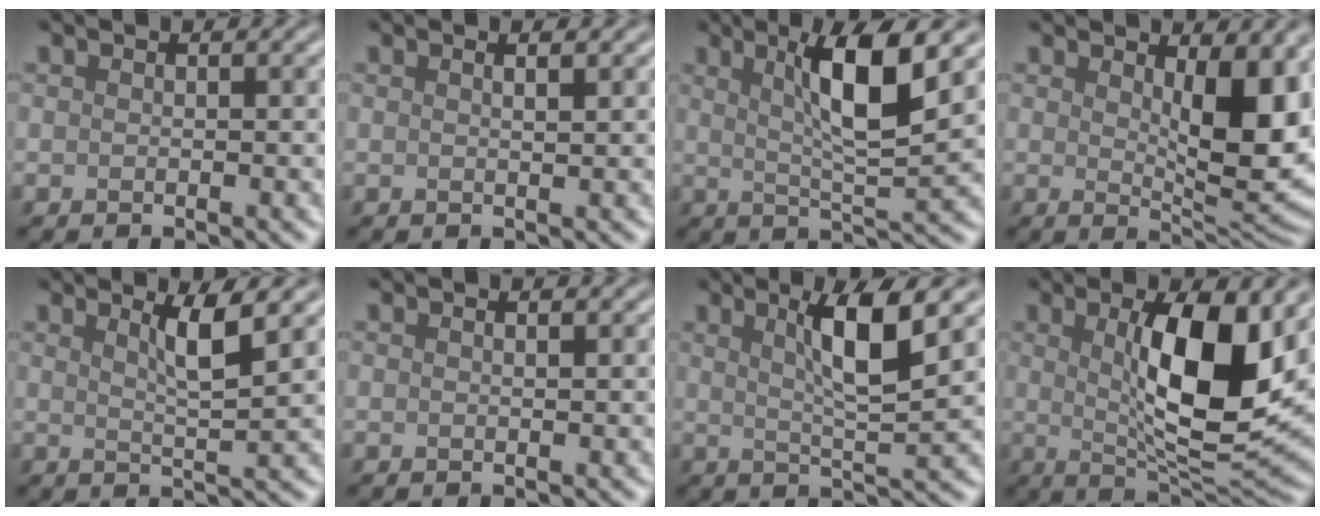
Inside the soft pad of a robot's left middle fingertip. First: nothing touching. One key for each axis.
{"total": 1.1, "fx": 0.6, "fy": 0.3, "fz": 0.9, "tx": -0.009, "ty": 0.002, "tz": 0.006}
{"total": 6.9, "fx": 2.4, "fy": 1.2, "fz": 6.3, "tx": -0.100, "ty": 0.000, "tz": 0.042}
{"total": 7.3, "fx": 1.9, "fy": 2.7, "fz": 6.5, "tx": -0.094, "ty": -0.013, "tz": 0.035}
{"total": 3.5, "fx": 1.7, "fy": 0.6, "fz": 3.0, "tx": -0.042, "ty": -0.001, "tz": 0.029}
{"total": 0.5, "fx": 0.3, "fy": 0.1, "fz": 0.4, "tx": -0.004, "ty": 0.002, "tz": 0.004}
{"total": 5.7, "fx": 2.2, "fy": 0.9, "fz": 5.2, "tx": -0.085, "ty": -0.003, "tz": 0.039}
{"total": 10.4, "fx": 2.0, "fy": 3.0, "fz": 9.8, "tx": -0.156, "ty": -0.012, "tz": 0.041}